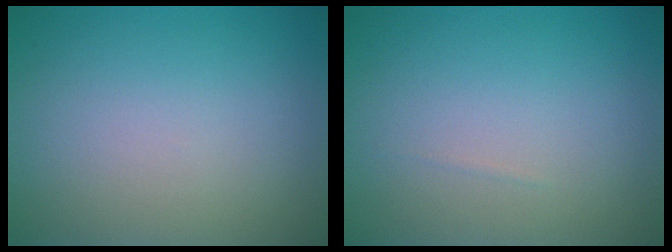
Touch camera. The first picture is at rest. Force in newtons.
{"total": 0.0}